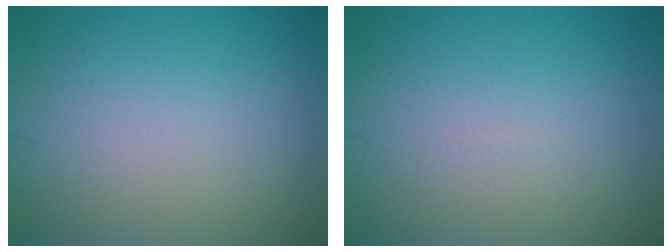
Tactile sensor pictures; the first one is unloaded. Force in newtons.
{"total": 0.0}